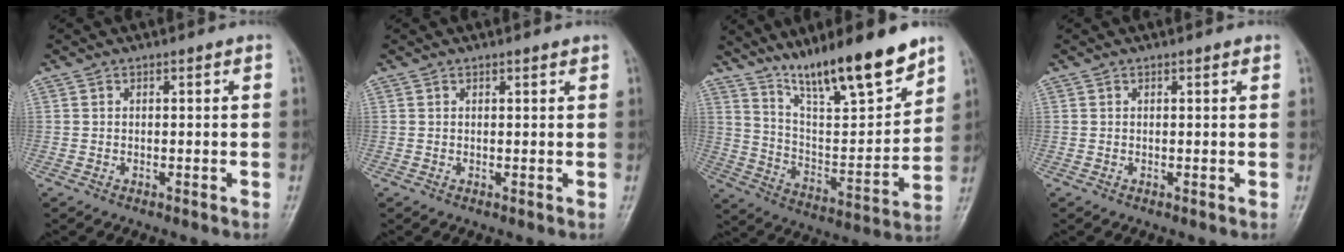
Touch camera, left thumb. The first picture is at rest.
{"total": 0.9, "force": [0.7, 0.2, 0.5], "torque": [-0.005, -0.002, 0.010]}
{"total": 18.9, "force": [14.0, 3.6, 12.2], "torque": [-0.167, -0.081, 0.245]}
{"total": 0.8, "force": [0.6, 0.1, 0.5], "torque": [-0.005, 0.001, 0.005]}